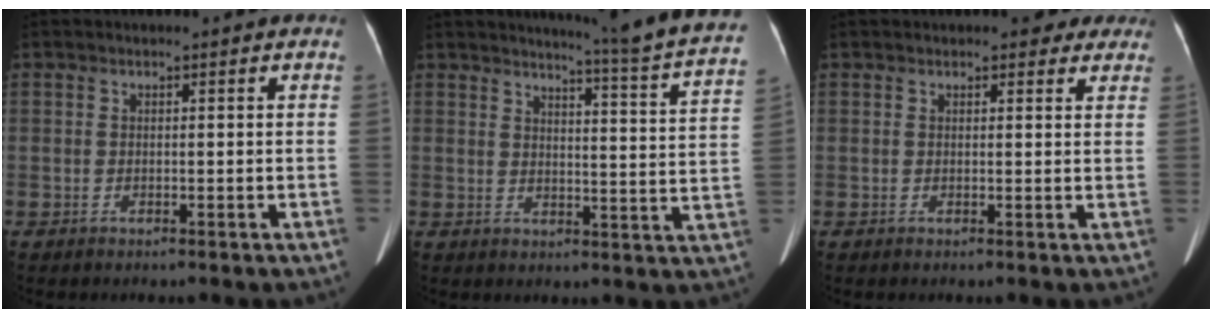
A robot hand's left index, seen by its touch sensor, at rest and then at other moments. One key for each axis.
{"total": 16.5, "fx": 15.0, "fy": -1.8, "fz": 6.5, "tx": -0.091, "ty": -0.090, "tz": 0.162}
{"total": 3.9, "fx": 3.2, "fy": 1.7, "fz": 1.4, "tx": -0.002, "ty": 0.008, "tz": 0.031}